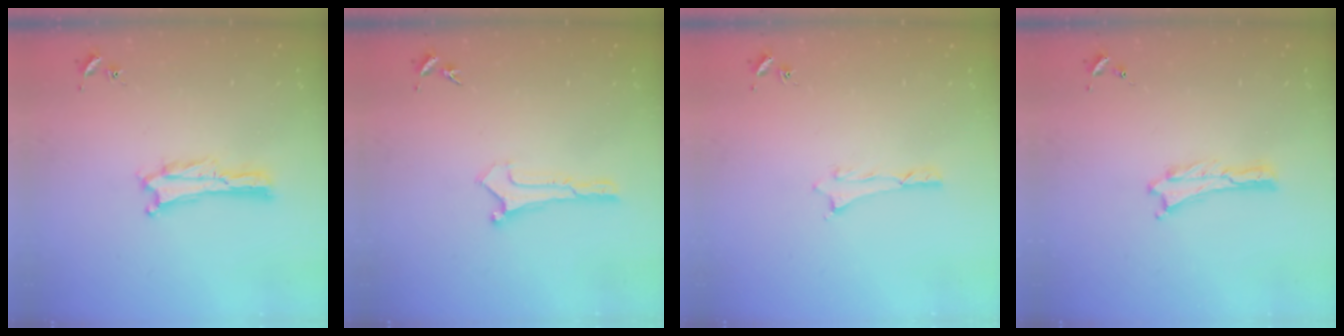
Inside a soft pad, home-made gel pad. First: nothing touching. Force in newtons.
{"total": 0.0}
{"total": 0.6, "press": 0.5, "slide": 0.2}
{"total": 0.0}